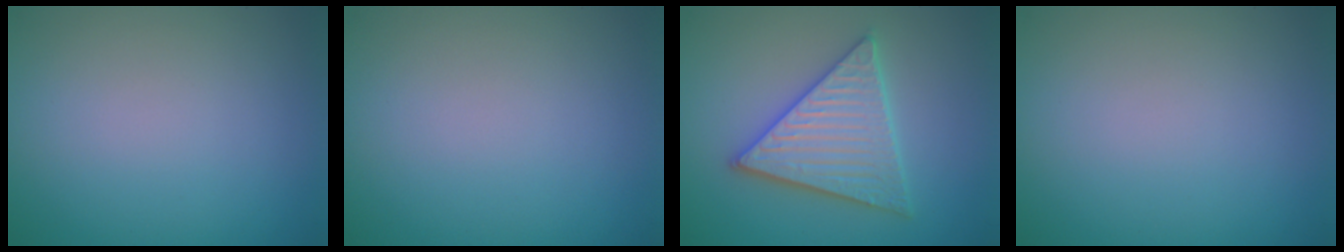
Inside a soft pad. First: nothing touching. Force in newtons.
{"total": 0.0}
{"total": 5.4, "press": 5.4, "slide": 0.7}
{"total": 0.0}